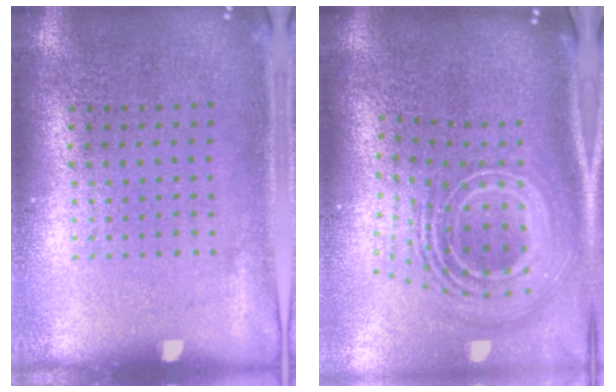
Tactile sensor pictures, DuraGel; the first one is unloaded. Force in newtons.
{"total": 3.1, "press": 2.0, "slide": 2.3}